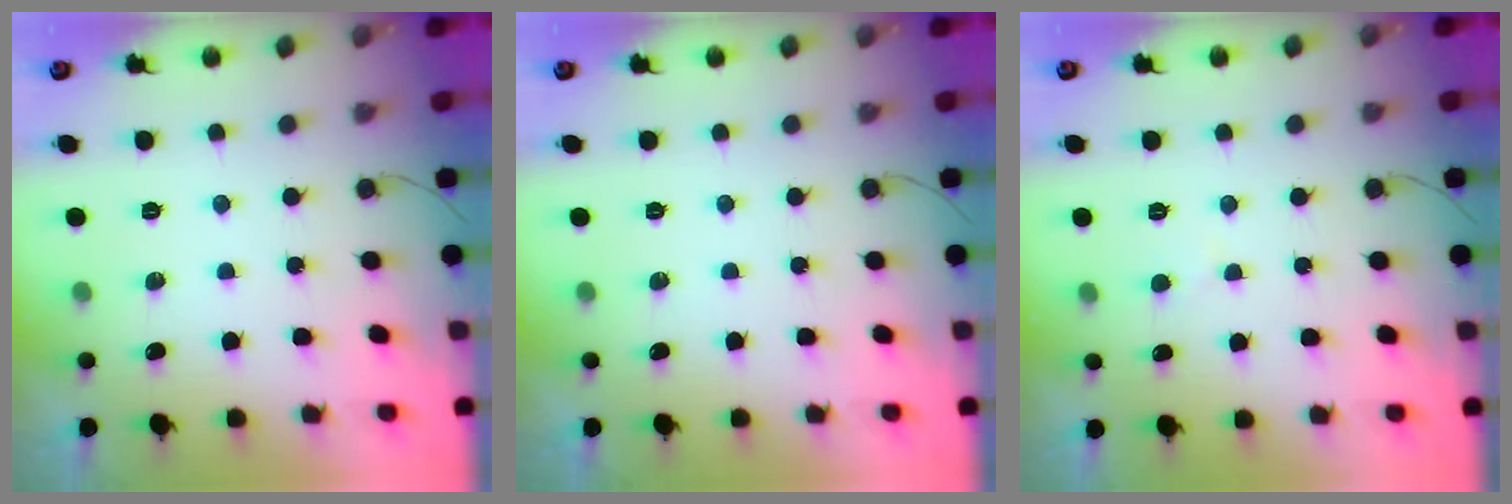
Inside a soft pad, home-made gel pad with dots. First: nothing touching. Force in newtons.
{"total": 0.0}
{"total": 1.3, "press": 1.3, "slide": 0.1}